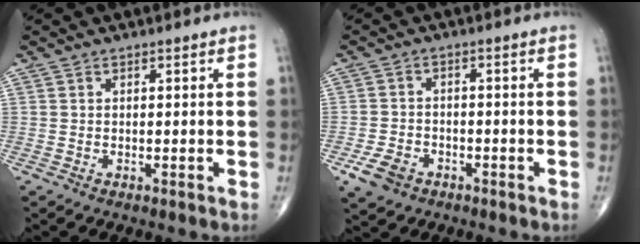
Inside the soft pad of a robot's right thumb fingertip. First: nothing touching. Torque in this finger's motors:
{"motor_torque": [0.93, 0.65, -0.13, -0.20, 0.02]}